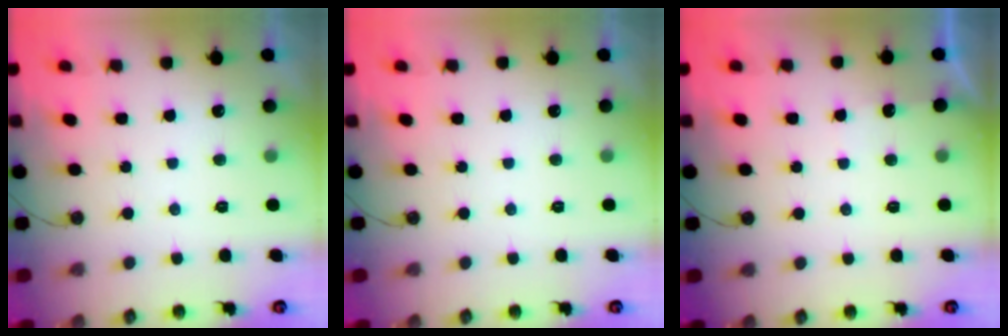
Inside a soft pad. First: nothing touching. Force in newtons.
{"total": 0.0}
{"total": 2.2, "press": 2.2, "slide": 0.3}